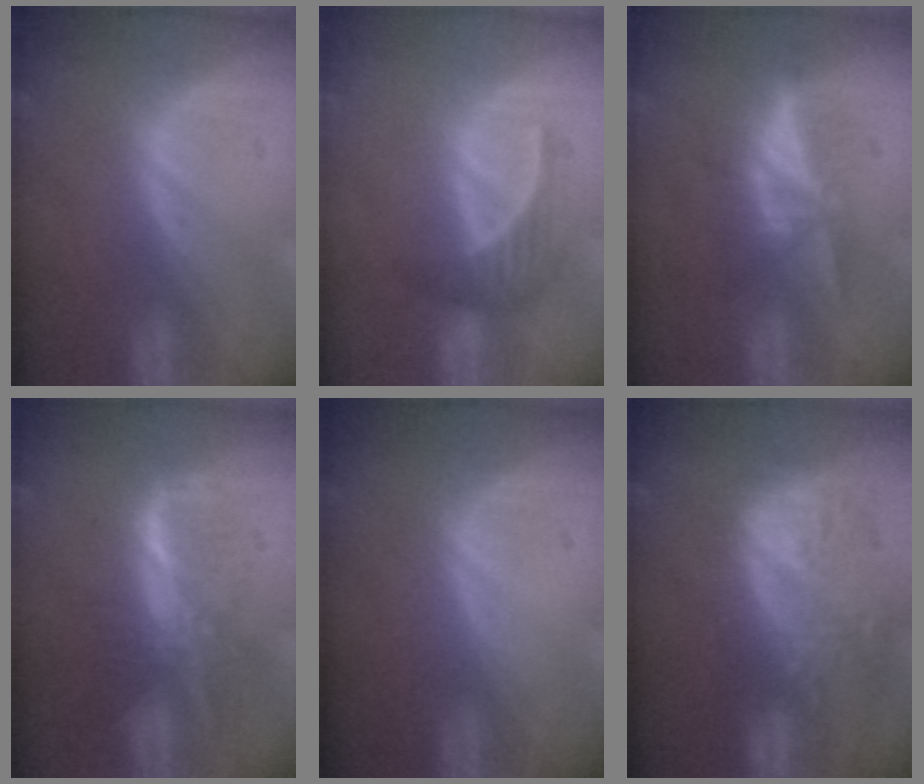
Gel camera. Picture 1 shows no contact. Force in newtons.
{"total": 3.8, "press": 3.8, "slide": 0.8}
{"total": 5.2, "press": 5.1, "slide": 1.2}
{"total": 8.1, "press": 7.0, "slide": 4.2}
{"total": 0.0}
{"total": 12.3, "press": 10.8, "slide": 5.9}